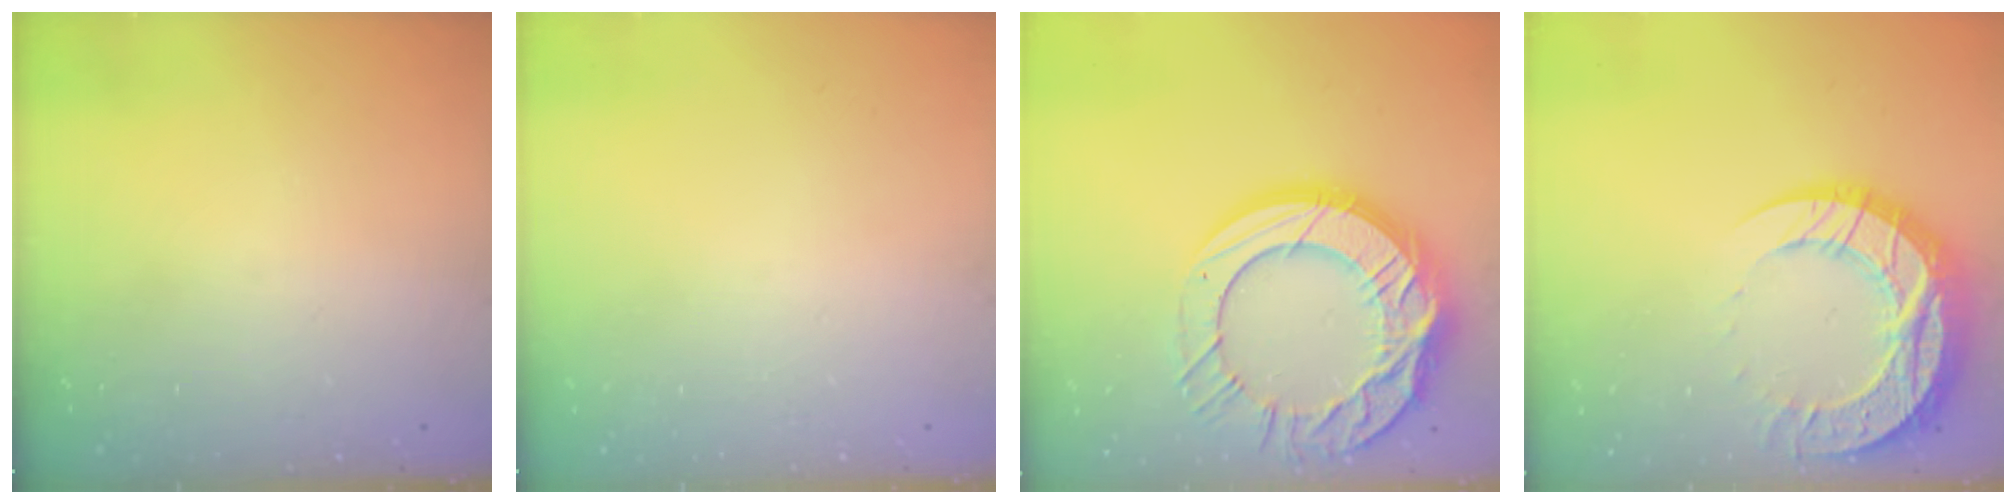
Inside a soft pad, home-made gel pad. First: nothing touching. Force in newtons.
{"total": 0.0}
{"total": 24.9, "press": 24.8, "slide": 2.4}
{"total": 18.4, "press": 18.4, "slide": 1.6}